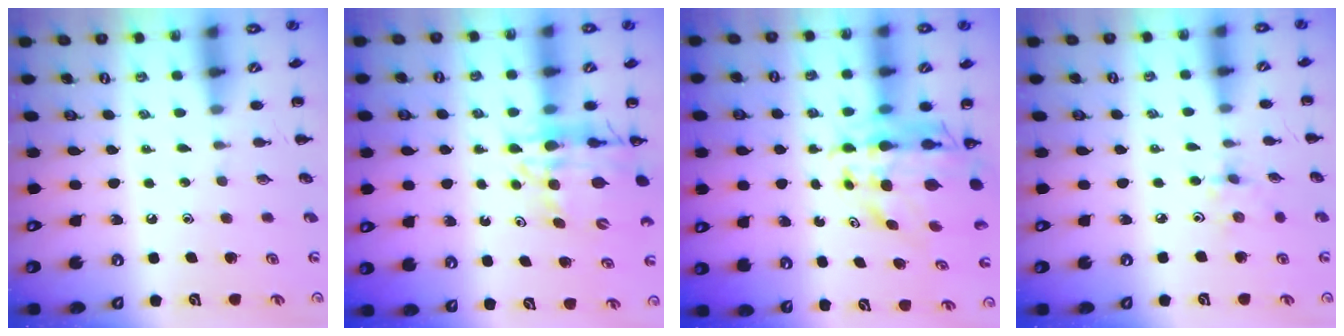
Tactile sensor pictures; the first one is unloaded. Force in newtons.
{"total": 13.7, "press": 13.2, "slide": 3.8}
{"total": 11.3, "press": 10.7, "slide": 3.7}
{"total": 2.9, "press": 2.7, "slide": 0.9}